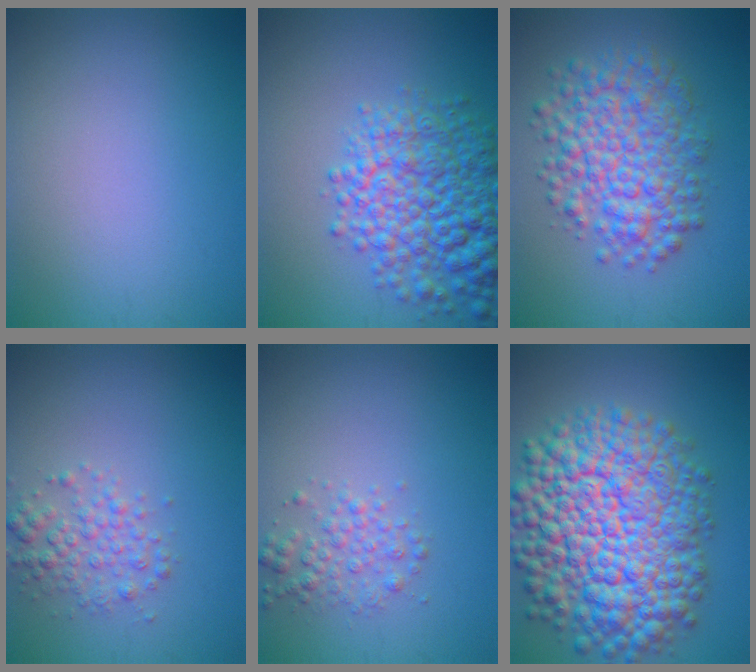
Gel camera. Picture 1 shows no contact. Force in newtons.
{"total": 8.6, "press": 8.6, "slide": 0.3}
{"total": 7.4, "press": 7.4, "slide": 0.1}
{"total": 2.7, "press": 2.7, "slide": 0.0}
{"total": 2.2, "press": 2.2, "slide": 0.0}
{"total": 15.7, "press": 15.7, "slide": 0.6}